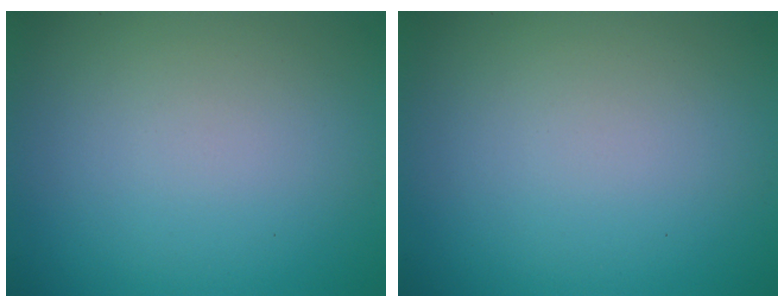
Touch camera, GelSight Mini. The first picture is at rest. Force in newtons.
{"total": 0.0}